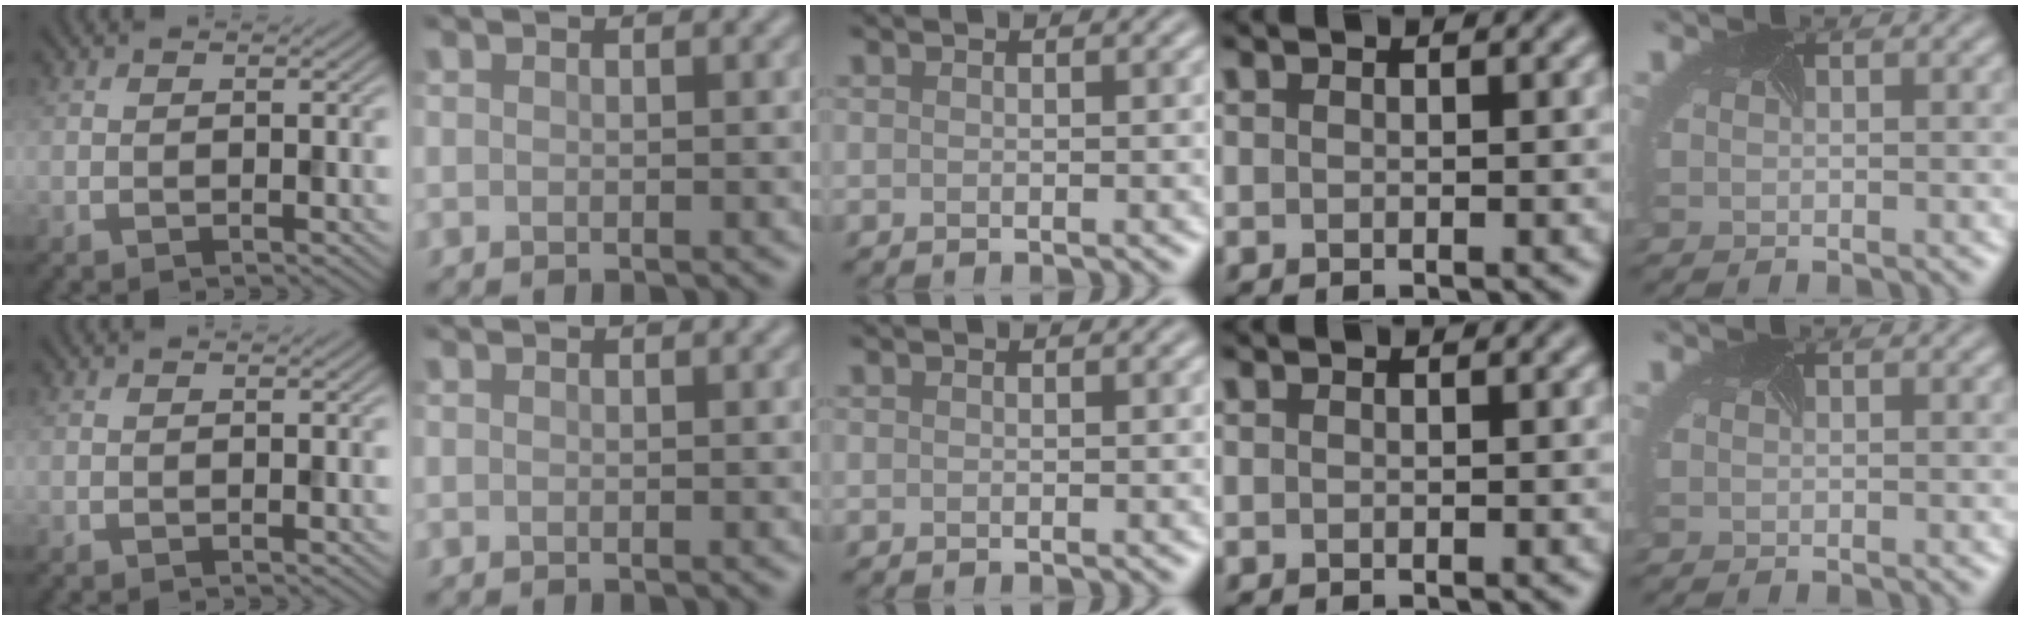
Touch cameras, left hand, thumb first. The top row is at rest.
{}